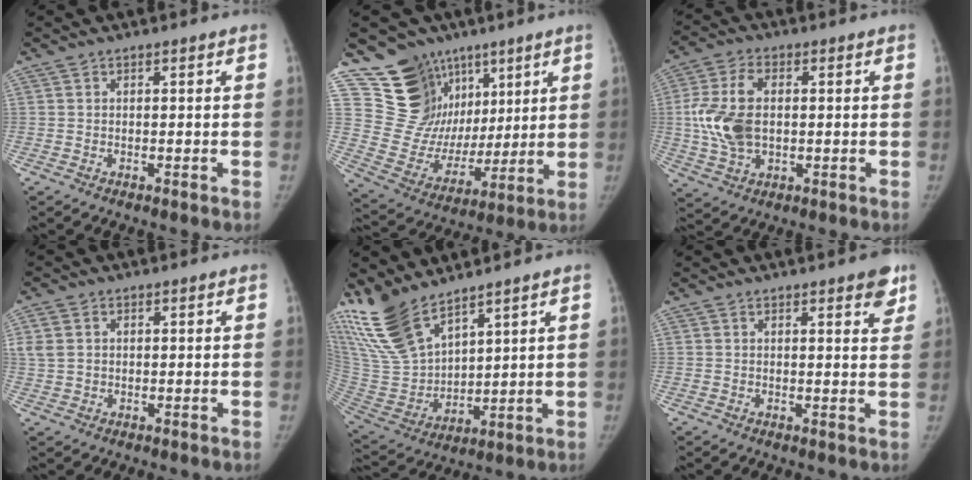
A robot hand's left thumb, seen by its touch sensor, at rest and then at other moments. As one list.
[{"total": 17.8, "force": [10.5, 13.3, 5.4], "torque": [-0.038, -0.033, 0.202]}, {"total": 11.6, "force": [0.4, 7.2, 9.1], "torque": [-0.188, 0.007, 0.012]}, {"total": 4.3, "force": [1.1, 3.3, 2.5], "torque": [-0.058, 0.007, 0.024]}, {"total": 16.8, "force": [12.8, 6.4, 8.8], "torque": [-0.166, -0.063, 0.269]}, {"total": 4.4, "force": [2.7, 1.3, 3.2], "torque": [-0.027, -0.013, 0.029]}]